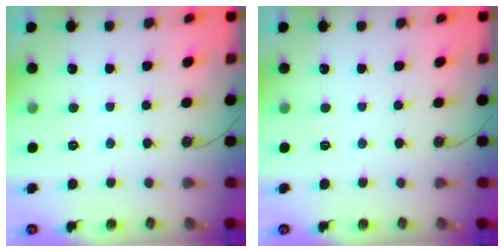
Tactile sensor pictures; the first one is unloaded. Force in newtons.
{"total": 0.0}